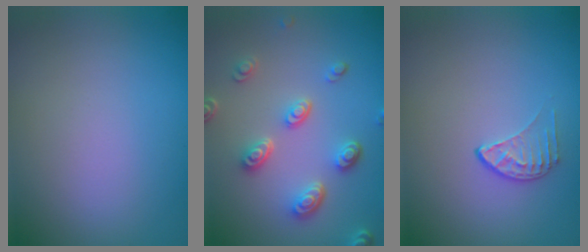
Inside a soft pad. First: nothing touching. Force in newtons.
{"total": 4.1, "press": 3.4, "slide": 2.3}
{"total": 1.4, "press": 0.9, "slide": 1.1}